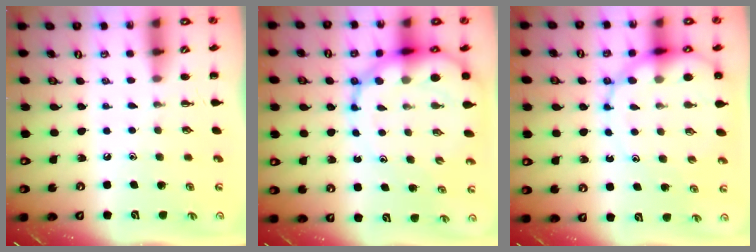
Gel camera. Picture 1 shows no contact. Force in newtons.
{"total": 16.4, "press": 15.7, "slide": 4.4}
{"total": 13.5, "press": 13.1, "slide": 3.1}